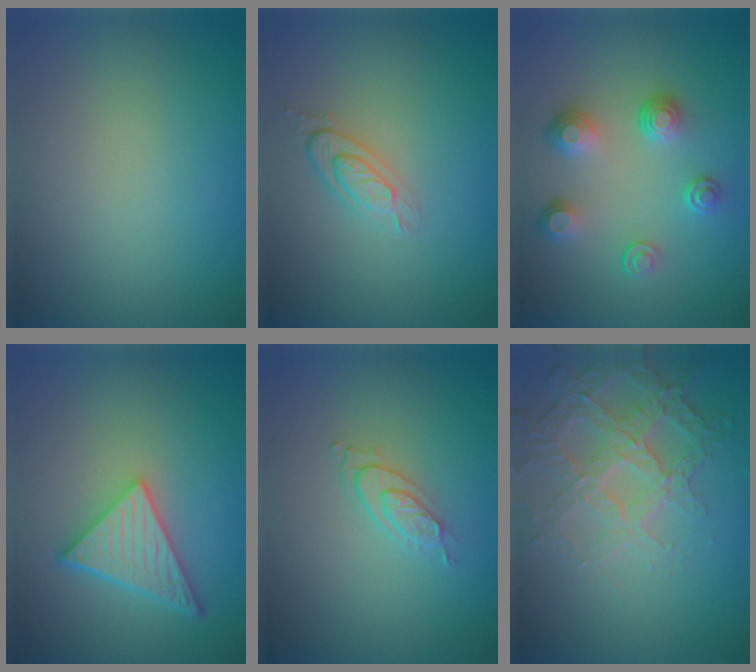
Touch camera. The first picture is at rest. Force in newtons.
{"total": 2.1, "press": 2.0, "slide": 0.7}
{"total": 3.9, "press": 2.9, "slide": 2.6}
{"total": 5.0, "press": 4.3, "slide": 2.7}
{"total": 2.0, "press": 1.4, "slide": 1.4}
{"total": 4.3, "press": 4.1, "slide": 1.3}